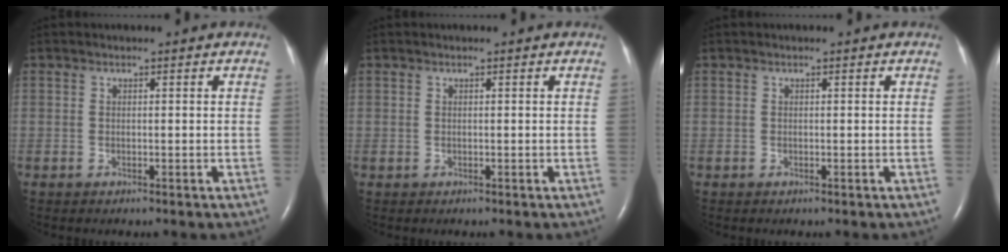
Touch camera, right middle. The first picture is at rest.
{"total": 0.0}
{"total": 0.0}